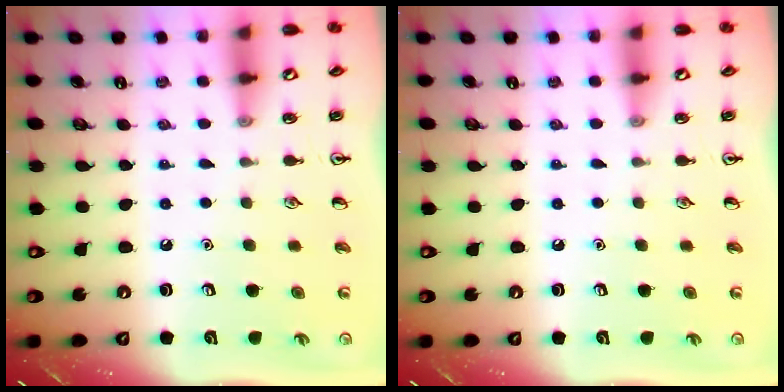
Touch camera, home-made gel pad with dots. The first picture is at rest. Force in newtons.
{"total": 0.0}